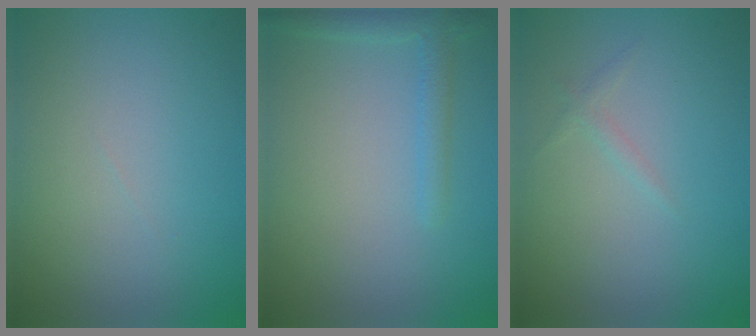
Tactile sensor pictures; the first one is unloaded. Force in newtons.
{"total": 1.9, "press": 1.8, "slide": 0.2}
{"total": 0.7, "press": 0.7, "slide": 0.1}